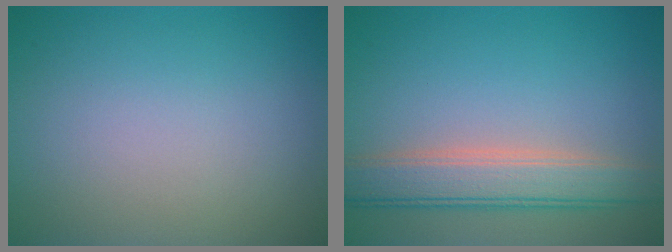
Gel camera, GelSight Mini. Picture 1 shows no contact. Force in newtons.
{"total": 5.0, "press": 5.0, "slide": 0.2}